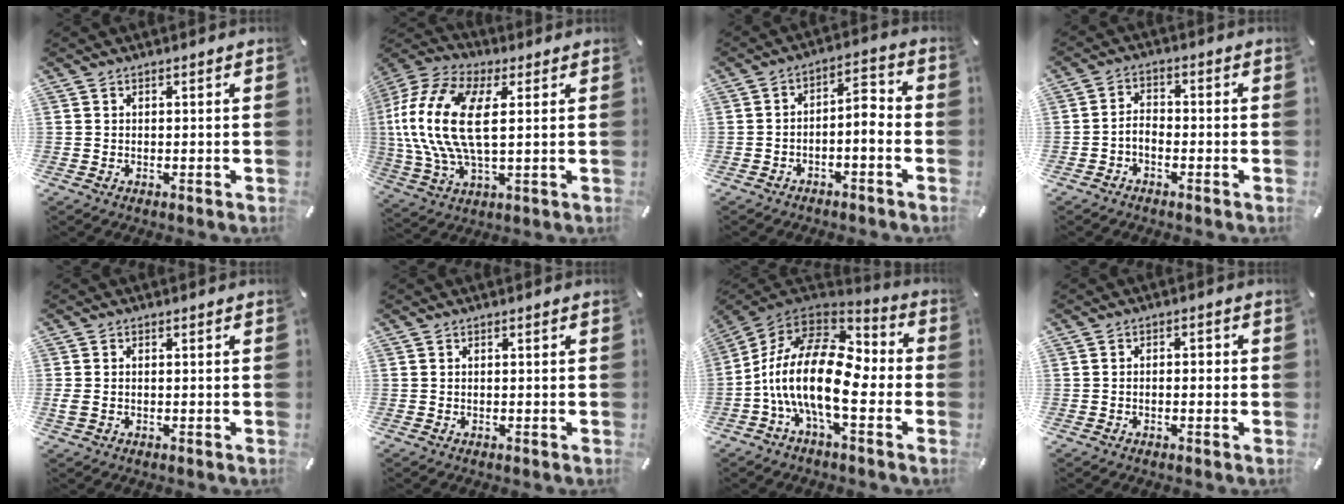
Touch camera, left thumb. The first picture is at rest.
{"total": 17.9, "force": [2.9, 8.8, 15.3], "torque": [-0.345, -0.009, 0.047]}
{"total": 5.5, "force": [-2.7, 2.3, 4.2], "torque": [-0.071, 0.013, -0.050]}
{"total": 3.2, "force": [-2.0, 1.8, 1.7], "torque": [-0.043, 0.009, -0.043]}
{"total": 1.5, "force": [-0.2, 0.9, 1.2], "torque": [-0.023, 0.002, -0.004]}
{"total": 0.0}
{"total": 20.9, "force": [-4.5, 9.6, 18.0], "torque": [-0.378, 0.009, -0.078]}
{"total": 1.9, "force": [-0.7, 1.0, 1.5], "torque": [-0.028, 0.007, -0.014]}